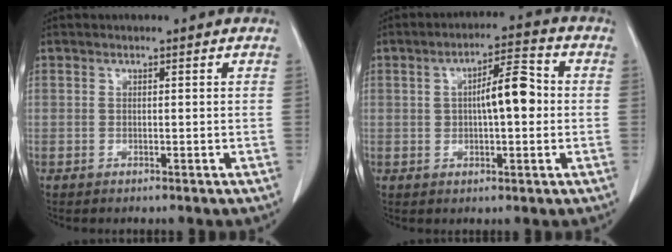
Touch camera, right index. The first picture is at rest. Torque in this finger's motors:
{"motor_torque": [0.08, 0.01, 0.26, 0.05]}